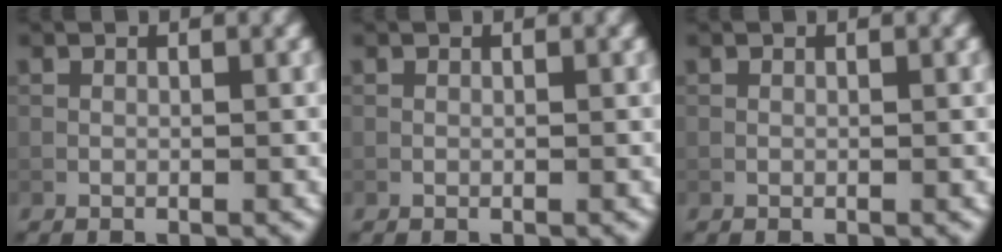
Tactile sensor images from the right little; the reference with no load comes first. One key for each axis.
{"total": 0.0}
{"total": 0.0}